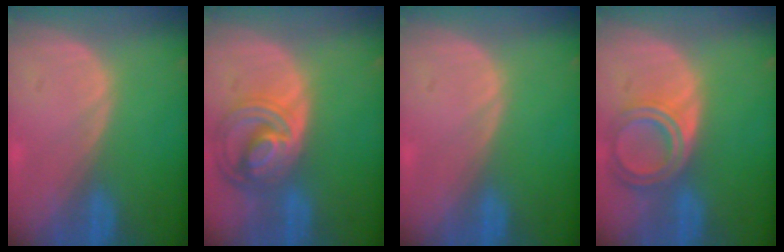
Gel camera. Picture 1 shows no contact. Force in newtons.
{"total": 8.7, "press": 7.6, "slide": 4.3}
{"total": 0.0}
{"total": 6.6, "press": 5.9, "slide": 3.0}